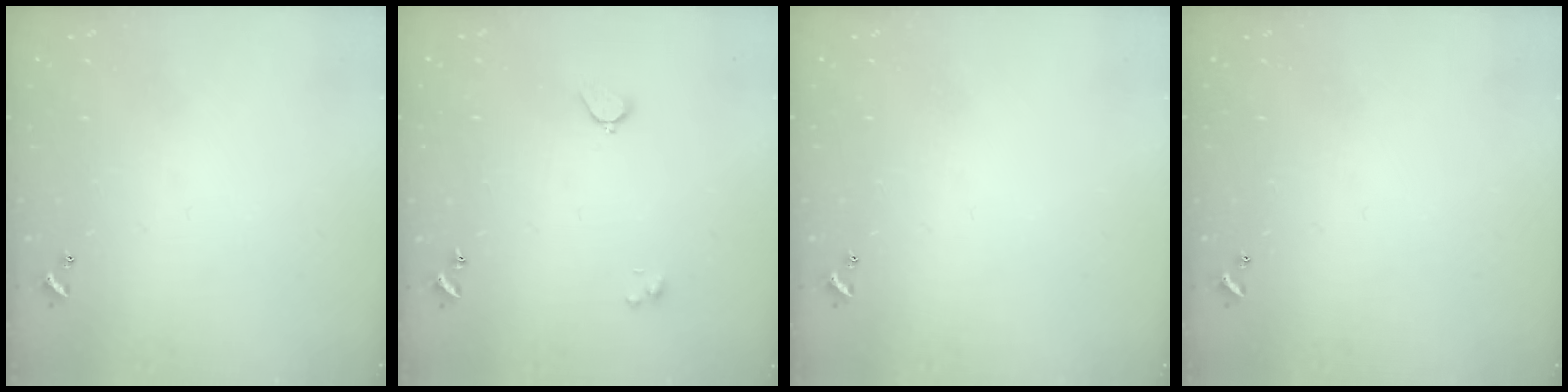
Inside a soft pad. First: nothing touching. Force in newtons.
{"total": 2.0, "press": 1.9, "slide": 0.6}
{"total": 0.0}
{"total": 0.0}